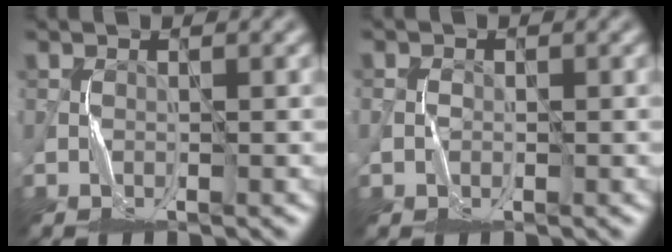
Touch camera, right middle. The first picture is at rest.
{"total": 0.9, "force": [-0.2, 0.8, 0.4], "torque": [-0.005, -0.001, -0.007]}